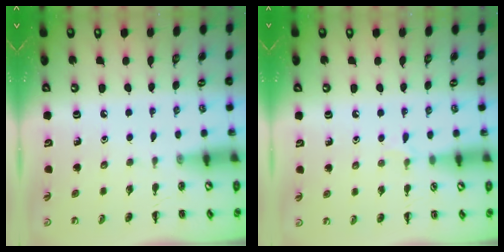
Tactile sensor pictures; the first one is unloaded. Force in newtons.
{"total": 4.6, "press": 4.3, "slide": 1.7}